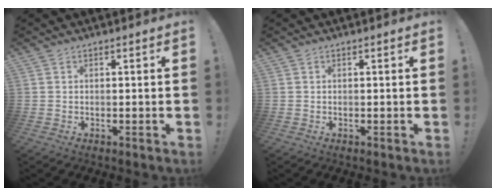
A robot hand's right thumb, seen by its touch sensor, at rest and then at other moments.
{"total": 0.0}